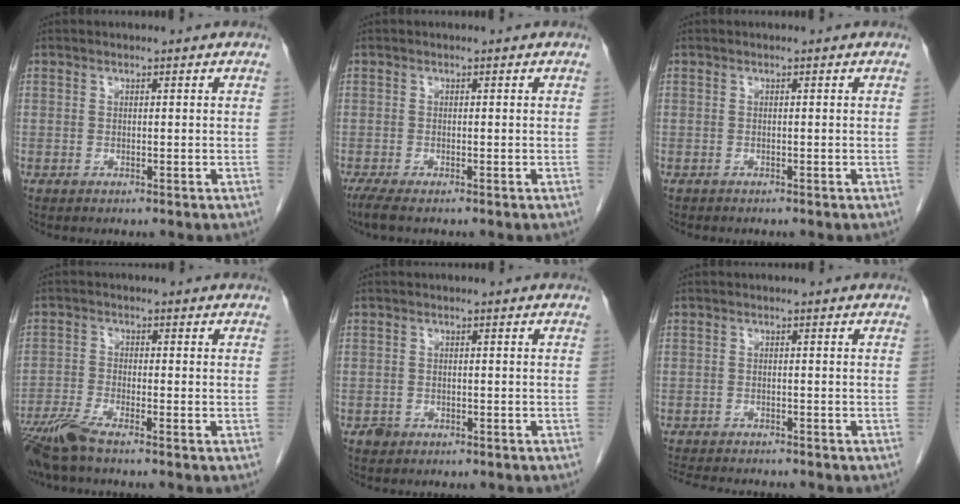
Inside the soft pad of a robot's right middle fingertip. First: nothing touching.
{"total": 2.7, "force": [-2.1, 0.2, 1.7], "torque": [-0.036, -0.011, -0.038]}
{"total": 0.5, "force": [-0.5, 0.2, 0.1], "torque": [-0.010, -0.001, -0.010]}
{"total": 5.8, "force": [-4.7, 0.1, 3.4], "torque": [-0.076, -0.019, -0.094]}
{"total": 1.6, "force": [-1.1, 1.1, 0.2], "torque": [-0.011, 0.004, -0.014]}
{"total": 9.4, "force": [-8.6, 1.6, 3.4], "torque": [-0.056, -0.009, -0.123]}